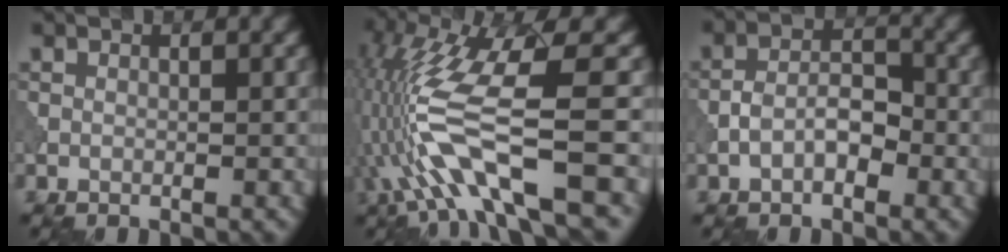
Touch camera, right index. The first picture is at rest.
{"total": 11.8, "force": [-2.8, 3.1, 11.0], "torque": [-0.224, 0.008, -0.048]}
{"total": 2.9, "force": [-1.2, 1.5, 2.2], "torque": [-0.038, 0.012, -0.026]}